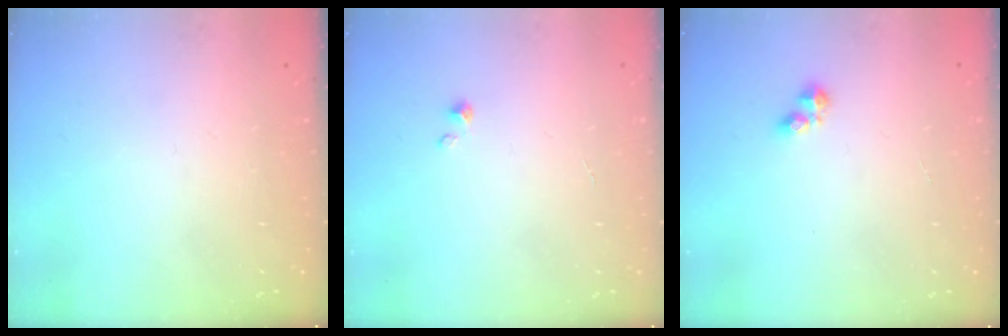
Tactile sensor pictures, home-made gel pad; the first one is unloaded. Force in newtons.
{"total": 0.6, "press": 0.6, "slide": 0.1}
{"total": 2.7, "press": 2.6, "slide": 0.3}